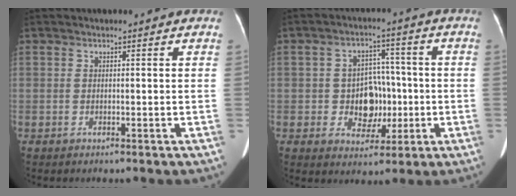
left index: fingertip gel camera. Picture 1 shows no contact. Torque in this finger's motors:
{"motor_torque": [0.11, 0.03, -0.04, -0.01]}